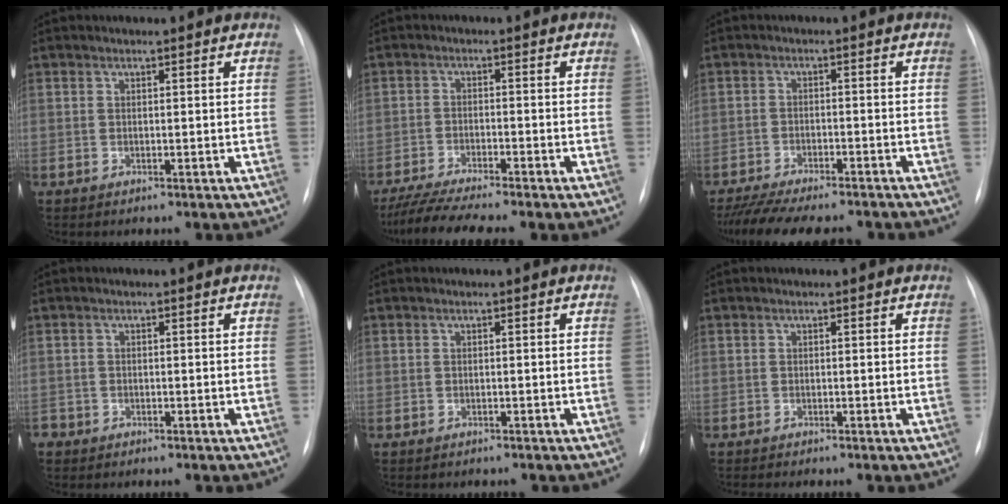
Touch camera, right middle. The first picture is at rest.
{"total": 7.7, "force": [-6.5, -0.6, 3.9], "torque": [-0.072, -0.025, -0.109]}
{"total": 14.0, "force": [-12.2, 3.0, 6.1], "torque": [-0.119, -0.016, -0.173]}
{"total": 1.8, "force": [-1.2, 1.3, 0.2], "torque": [-0.010, 0.000, -0.023]}
{"total": 1.3, "force": [-1.1, 0.4, 0.4], "torque": [-0.017, -0.004, -0.012]}
{"total": 1.3, "force": [-1.1, -0.2, 0.6], "torque": [-0.010, -0.003, -0.015]}